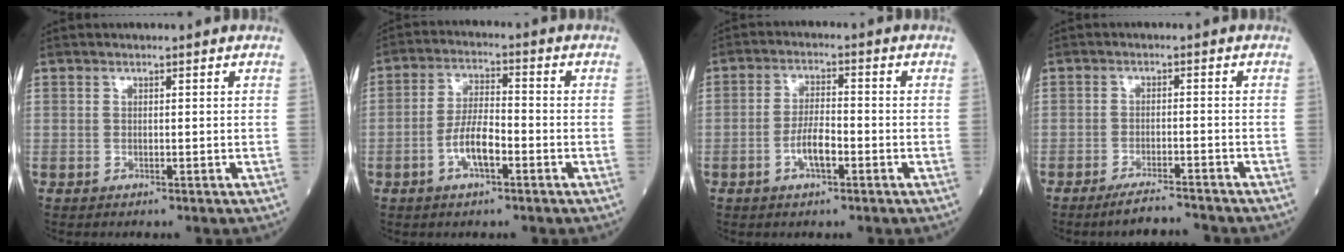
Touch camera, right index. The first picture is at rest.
{"total": 6.3, "force": [-2.5, 1.8, 5.5], "torque": [-0.110, 0.006, -0.050]}
{"total": 4.7, "force": [-1.9, 1.3, 4.1], "torque": [-0.081, 0.006, -0.036]}
{"total": 4.8, "force": [-4.5, 0.0, 1.8], "torque": [-0.030, -0.014, -0.077]}